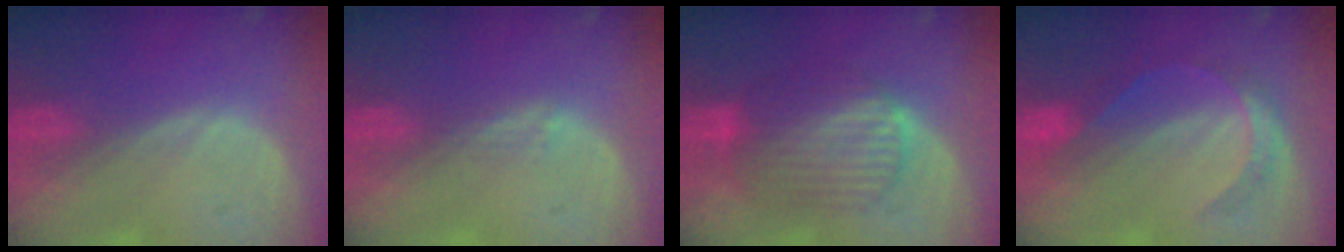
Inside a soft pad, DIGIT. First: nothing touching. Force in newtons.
{"total": 1.5, "press": 1.0, "slide": 1.0}
{"total": 8.4, "press": 8.4, "slide": 0.5}
{"total": 5.3, "press": 5.0, "slide": 1.6}